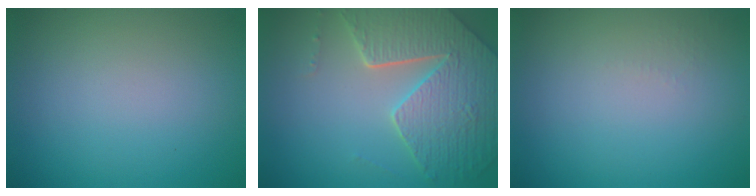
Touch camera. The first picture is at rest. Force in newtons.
{"total": 6.9, "press": 5.4, "slide": 4.4}
{"total": 0.6, "press": 0.6, "slide": 0.3}